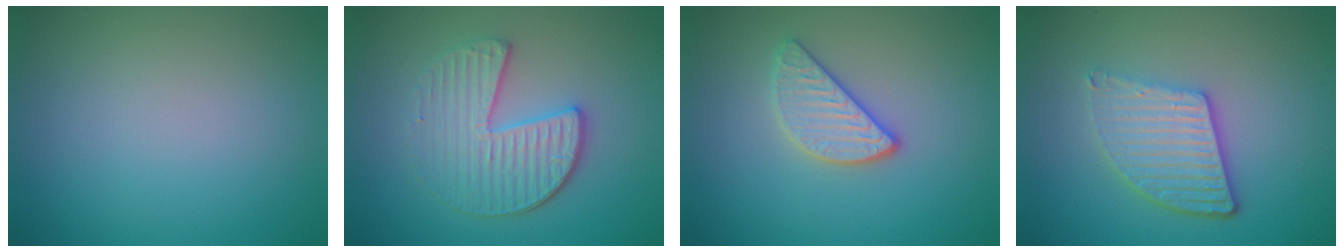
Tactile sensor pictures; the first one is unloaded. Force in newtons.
{"total": 4.1, "press": 3.6, "slide": 1.8}
{"total": 2.8, "press": 2.7, "slide": 0.9}
{"total": 4.7, "press": 3.6, "slide": 3.1}